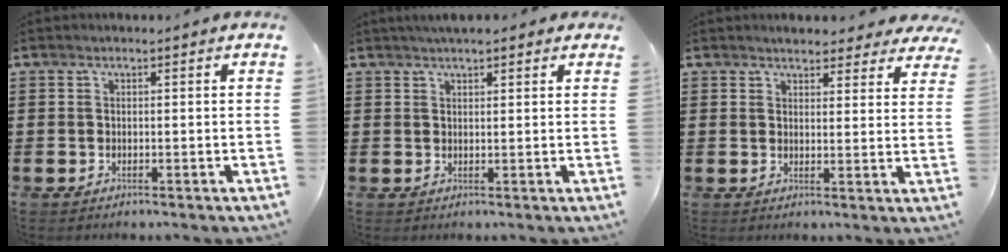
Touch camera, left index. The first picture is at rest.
{"total": 2.5, "force": [2.1, 0.8, 1.0], "torque": [-0.025, 0.006, 0.039]}
{"total": 3.5, "force": [3.3, 0.6, 0.8], "torque": [-0.018, -0.008, 0.061]}